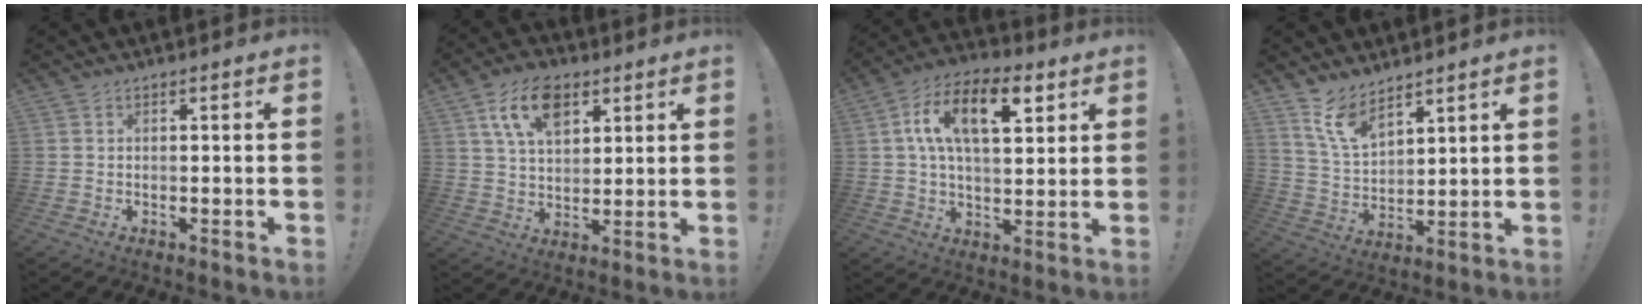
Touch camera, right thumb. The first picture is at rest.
{"total": 13.1, "force": [6.3, 8.0, 8.2], "torque": [-0.137, -0.006, 0.118]}
{"total": 15.7, "force": [5.6, 7.6, 12.5], "torque": [-0.216, -0.001, 0.092]}
{"total": 9.8, "force": [7.6, 4.4, 4.2], "torque": [-0.098, -0.042, 0.151]}